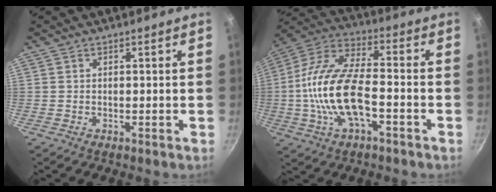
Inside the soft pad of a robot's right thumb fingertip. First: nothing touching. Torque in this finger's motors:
{"motor_torque": [0.02, 0.69, 1.78, -1.00, 0.68]}